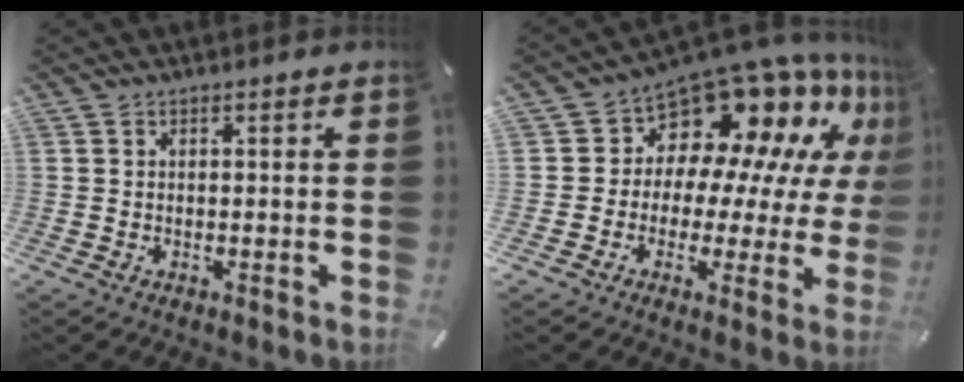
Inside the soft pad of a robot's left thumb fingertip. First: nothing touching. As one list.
[{"total": 13.7, "force": [10.7, 7.5, 4.1], "torque": [-0.067, -0.114, 0.181]}]